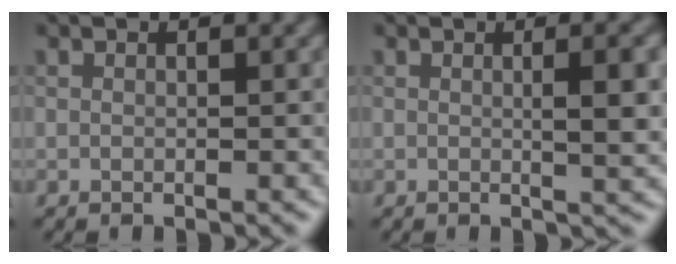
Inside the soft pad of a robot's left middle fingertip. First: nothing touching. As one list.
[{"total": 3.6, "force": [0.4, 0.9, 3.5], "torque": [-0.045, 0.004, 0.004]}]